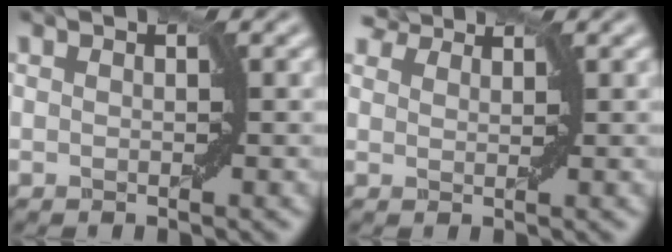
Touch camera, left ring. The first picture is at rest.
{"total": 4.1, "force": [3.5, 1.7, 1.4], "torque": [-0.036, 0.007, 0.054]}